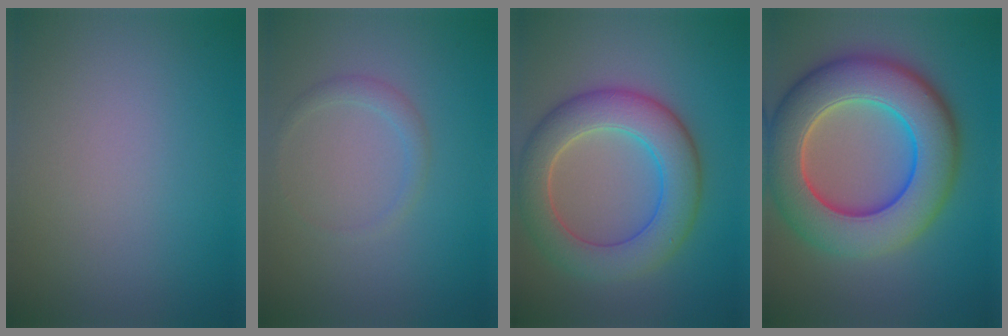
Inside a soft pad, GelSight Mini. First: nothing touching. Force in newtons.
{"total": 1.2, "press": 1.2, "slide": 0.0}
{"total": 7.4, "press": 7.4, "slide": 0.8}
{"total": 11.7, "press": 11.7, "slide": 0.9}